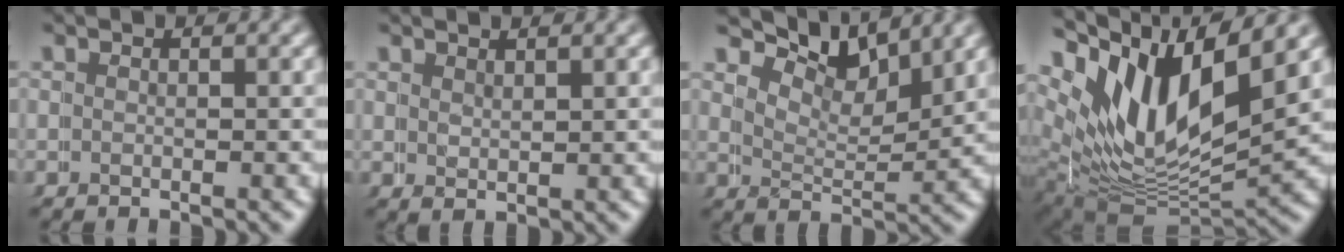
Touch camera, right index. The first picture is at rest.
{"total": 2.1, "force": [1.7, 0.2, 1.1], "torque": [-0.017, -0.003, 0.039]}
{"total": 5.6, "force": [5.5, 0.4, 1.0], "torque": [-0.023, 0.002, 0.090]}
{"total": 14.8, "force": [5.2, 10.2, 9.3], "torque": [-0.173, 0.010, 0.068]}